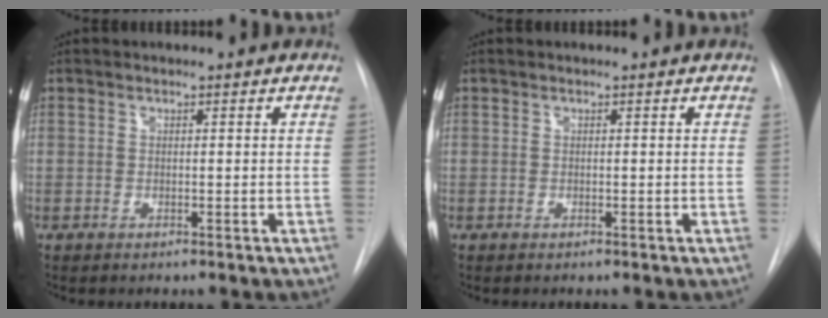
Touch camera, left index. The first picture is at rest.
{"total": 0.0}